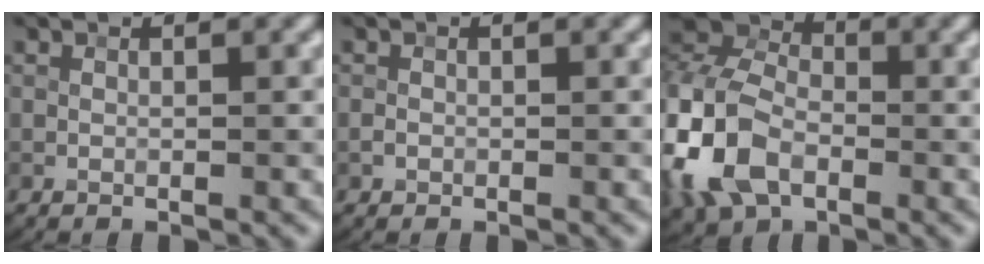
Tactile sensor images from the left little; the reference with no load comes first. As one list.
[{"total": 0.6, "force": [-0.2, 0.6, 0.3], "torque": [-0.006, 0.002, -0.004]}, {"total": 11.2, "force": [-3.2, 7.4, 7.7], "torque": [-0.192, -0.008, -0.078]}]